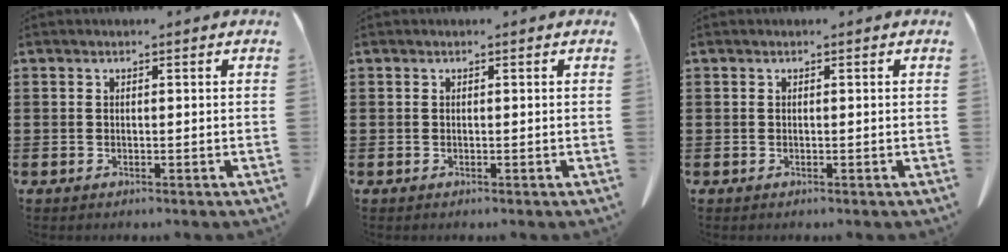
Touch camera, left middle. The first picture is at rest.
{"total": 0.0}
{"total": 0.0}